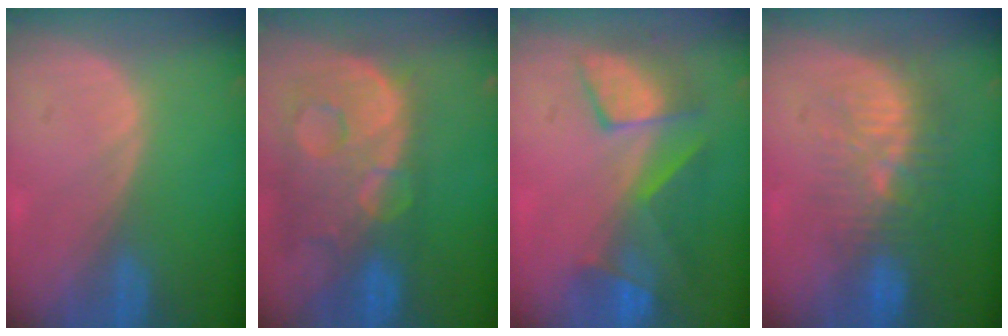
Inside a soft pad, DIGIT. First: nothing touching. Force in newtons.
{"total": 13.7, "press": 11.1, "slide": 8.0}
{"total": 8.1, "press": 7.9, "slide": 1.8}
{"total": 9.6, "press": 9.0, "slide": 3.5}